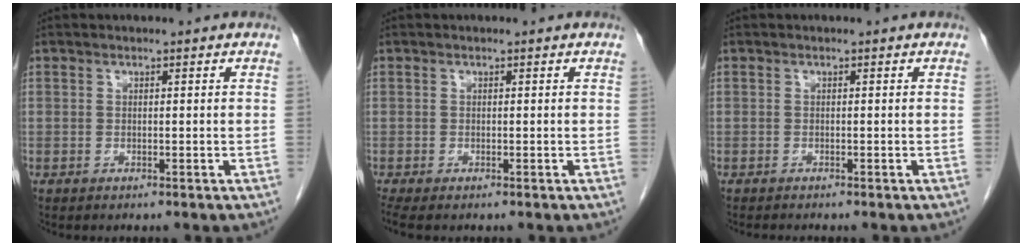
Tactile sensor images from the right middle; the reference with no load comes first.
{"total": 1.3, "force": [-1.1, 0.1, 0.7], "torque": [-0.013, -0.005, -0.018]}
{"total": 0.9, "force": [-0.8, -0.2, 0.2], "torque": [-0.008, -0.004, -0.014]}